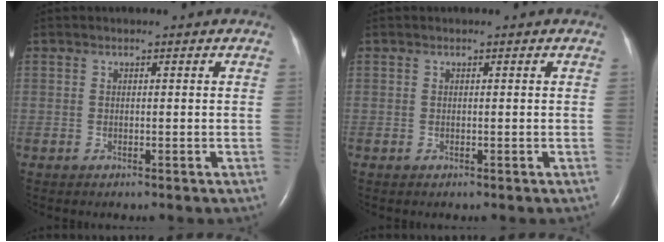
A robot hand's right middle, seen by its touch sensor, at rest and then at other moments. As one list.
[{"total": 0.0}]